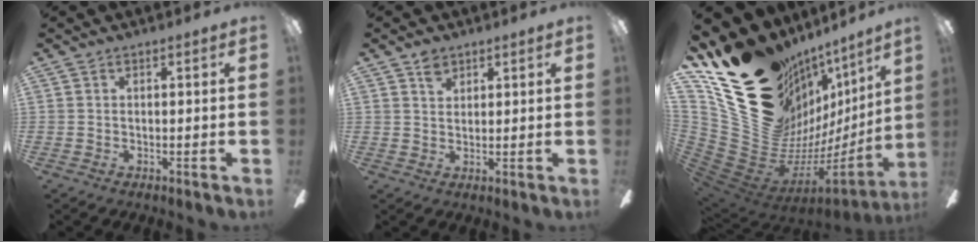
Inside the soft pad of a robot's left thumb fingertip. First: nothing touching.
{"total": 3.3, "force": [2.3, 2.0, 1.3], "torque": [-0.012, -0.006, 0.041]}
{"total": 29.6, "force": [13.7, 20.1, 16.9], "torque": [-0.250, -0.133, 0.325]}